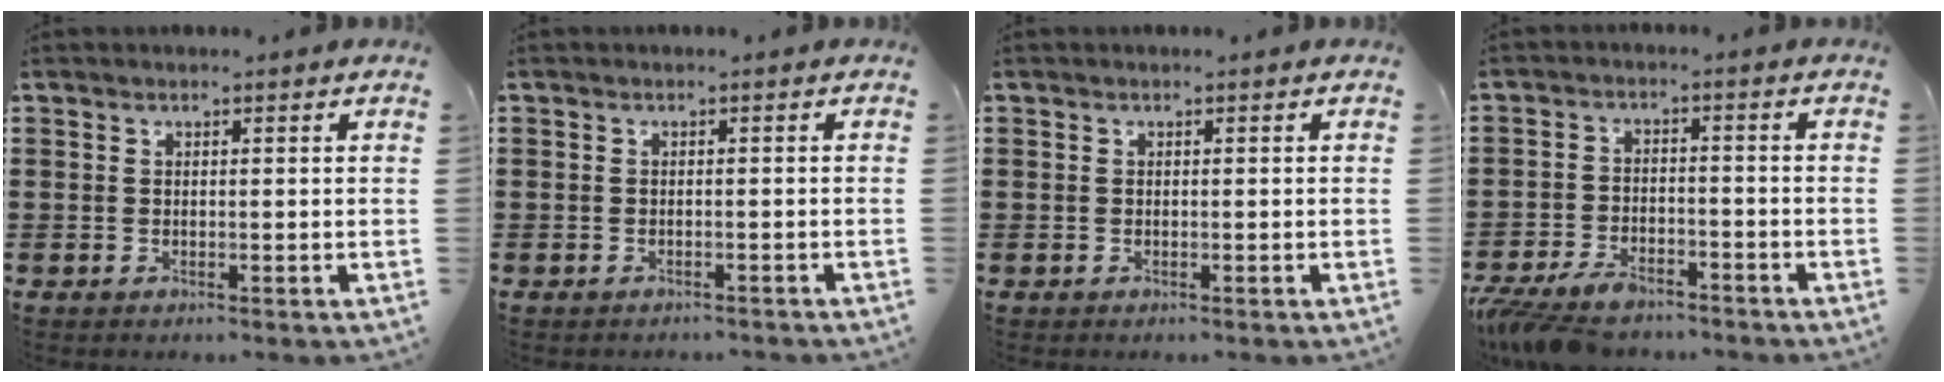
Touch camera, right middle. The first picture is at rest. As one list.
[{"total": 0.9, "force": [-0.8, 0.3, -0.1], "torque": [0.001, 0.003, -0.019]}, {"total": 0.0}, {"total": 5.6, "force": [-4.9, 1.6, 2.2], "torque": [-0.063, -0.004, -0.102]}]